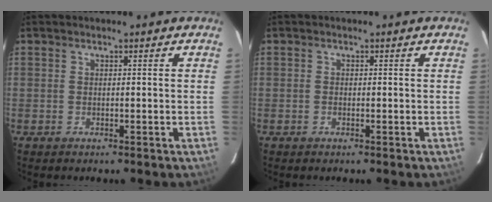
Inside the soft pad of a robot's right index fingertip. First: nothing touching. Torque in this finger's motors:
{"motor_torque": [-0.13, 0.05, -0.04, 0.00]}